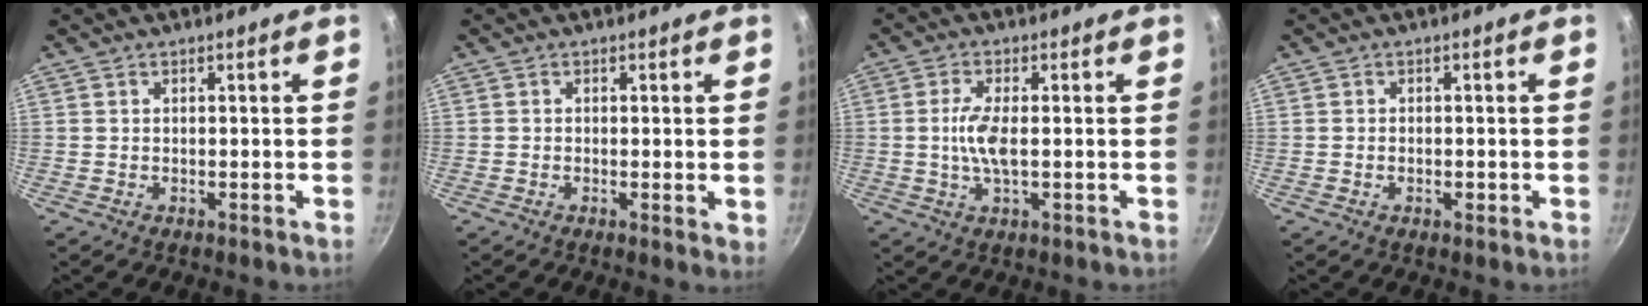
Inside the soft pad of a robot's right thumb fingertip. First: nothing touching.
{"total": 1.7, "force": [0.0, 0.5, 1.6], "torque": [-0.022, -0.004, -0.004]}
{"total": 5.4, "force": [-0.1, 1.7, 5.1], "torque": [-0.116, 0.000, -0.005]}
{"total": 1.4, "force": [-0.5, 0.9, 1.0], "torque": [-0.016, 0.003, -0.009]}